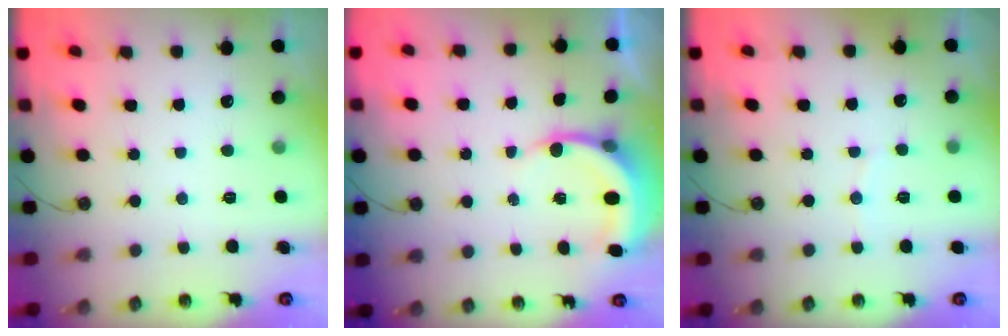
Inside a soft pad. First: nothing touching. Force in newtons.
{"total": 7.4, "press": 7.2, "slide": 1.5}
{"total": 3.0, "press": 2.9, "slide": 0.7}